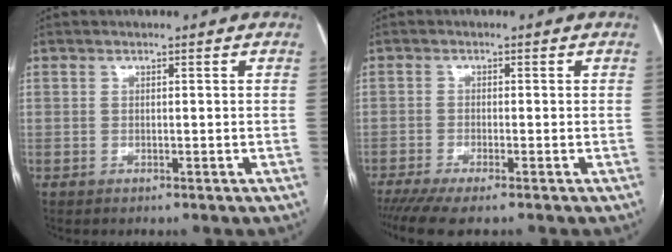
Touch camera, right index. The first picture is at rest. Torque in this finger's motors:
{"motor_torque": [0.98, -0.96, 0.41, 0.13]}